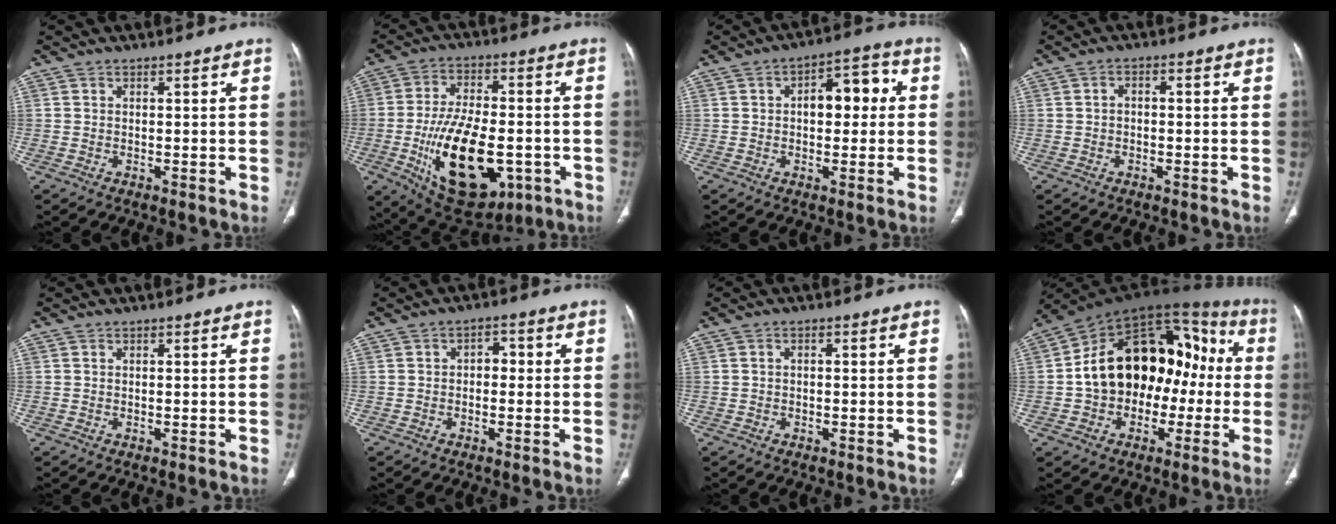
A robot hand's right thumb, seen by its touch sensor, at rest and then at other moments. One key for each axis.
{"total": 21.4, "fx": -6.0, "fy": 11.0, "fz": 17.3, "tx": -0.279, "ty": 0.009, "tz": -0.074}
{"total": 9.3, "fx": 1.1, "fy": 5.3, "fz": 7.5, "tx": -0.077, "ty": 0.029, "tz": 0.013}
{"total": 1.6, "fx": -0.2, "fy": 1.1, "fz": 1.1, "tx": -0.014, "ty": 0.010, "tz": -0.007}
{"total": 0.0}
{"total": 3.0, "fx": -0.1, "fy": 2.1, "fz": 2.2, "tx": -0.017, "ty": 0.013, "tz": -0.010}
{"total": 0.6, "fx": -0.1, "fy": 0.4, "fz": 0.4, "tx": -0.006, "ty": 0.002, "tz": -0.005}
{"total": 22.9, "fx": -1.5, "fy": 15.7, "fz": 16.6, "tx": -0.223, "ty": 0.064, "tz": -0.025}